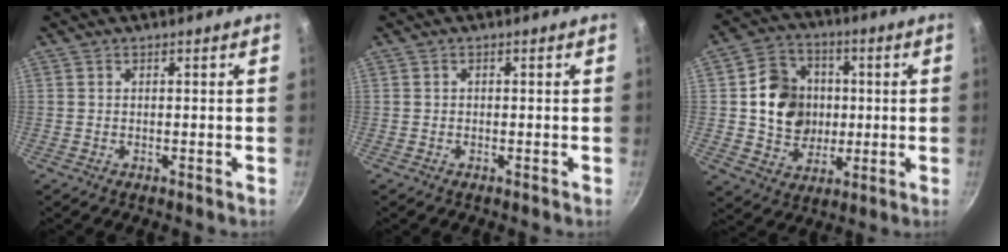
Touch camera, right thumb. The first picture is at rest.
{"total": 0.0}
{"total": 13.9, "force": [0.8, 12.2, 6.6], "torque": [-0.073, 0.013, 0.016]}